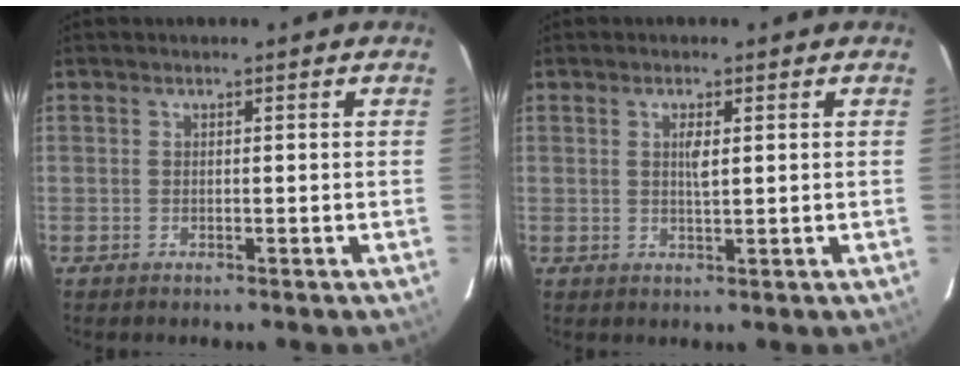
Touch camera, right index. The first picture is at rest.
{"total": 2.5, "force": [0.6, 0.7, 2.3], "torque": [-0.041, -0.002, 0.011]}